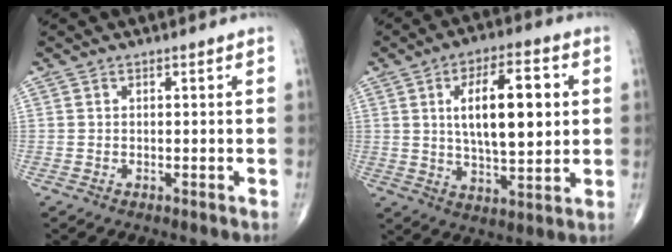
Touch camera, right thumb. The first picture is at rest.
{"total": 15.4, "force": [3.0, 6.3, 13.7], "torque": [-0.205, -0.004, 0.051]}